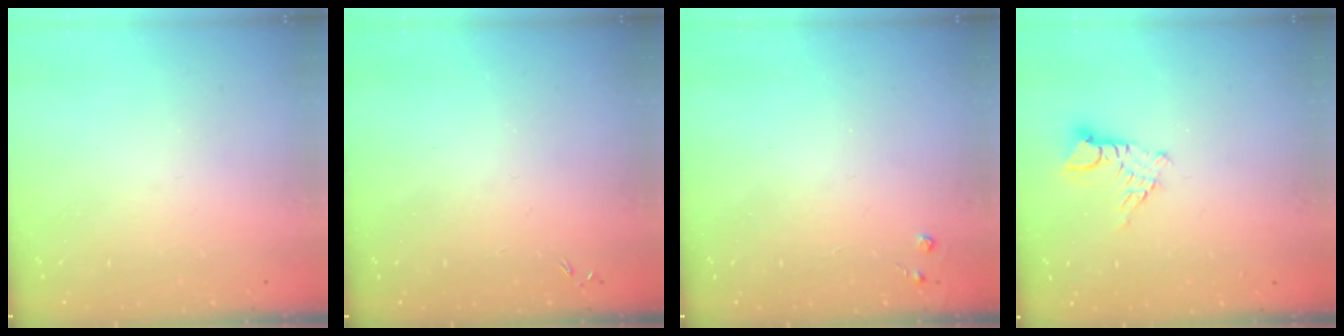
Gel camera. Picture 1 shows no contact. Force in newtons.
{"total": 0.0}
{"total": 2.7, "press": 2.7, "slide": 0.4}
{"total": 5.7, "press": 5.7, "slide": 0.5}